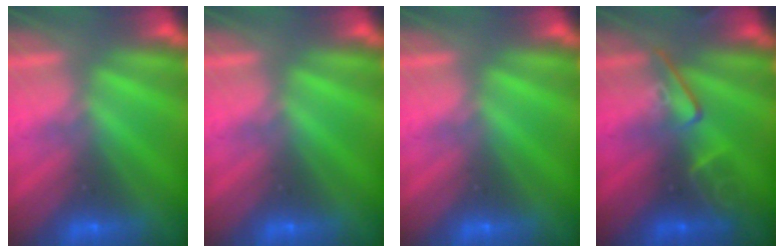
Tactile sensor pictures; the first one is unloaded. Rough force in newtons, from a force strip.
{"total": 0.0}
{"total": 0.0}
{"total": 2.4}